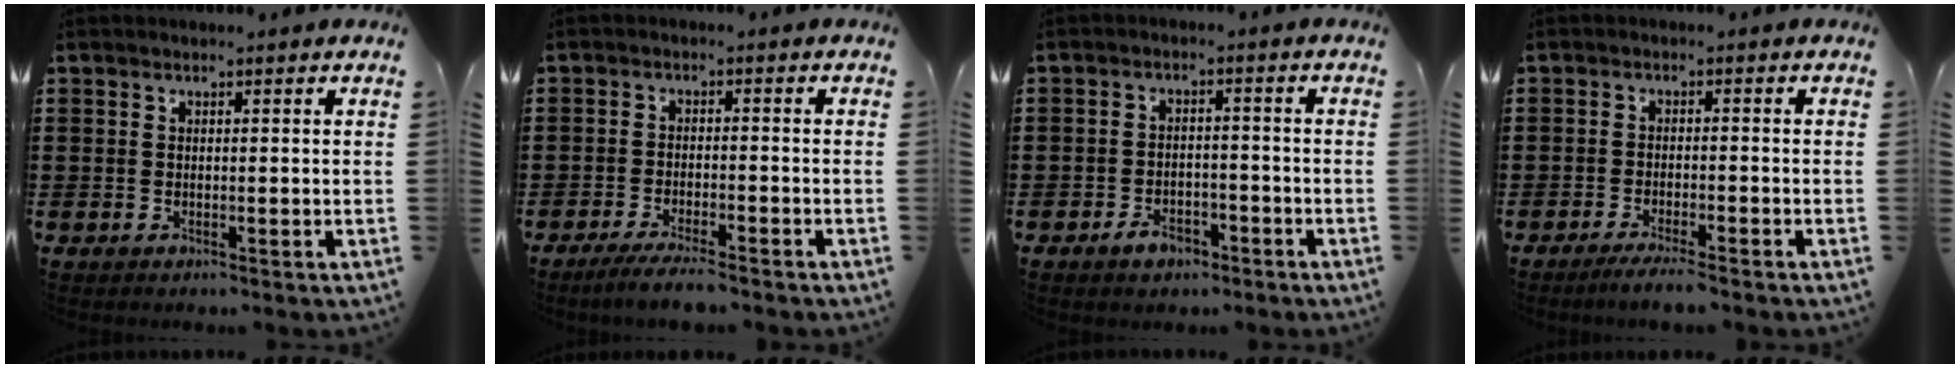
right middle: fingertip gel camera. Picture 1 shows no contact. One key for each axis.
{"total": 3.5, "fx": -3.1, "fy": 0.1, "fz": 1.6, "tx": -0.033, "ty": -0.006, "tz": -0.060}
{"total": 3.2, "fx": -2.4, "fy": 1.7, "fz": 1.3, "tx": -0.025, "ty": 0.006, "tz": -0.047}
{"total": 2.6, "fx": -2.3, "fy": -0.2, "fz": 1.2, "tx": -0.018, "ty": -0.001, "tz": -0.043}